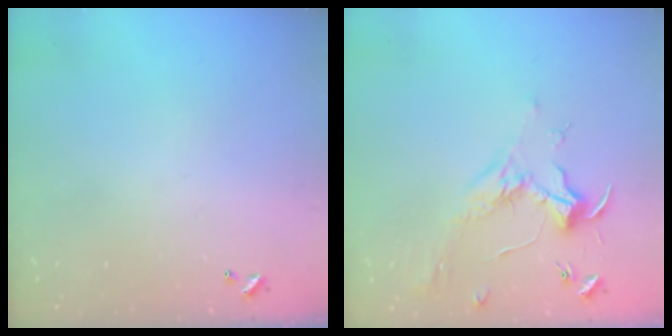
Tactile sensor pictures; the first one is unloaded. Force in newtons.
{"total": 1.8, "press": 1.7, "slide": 0.8}